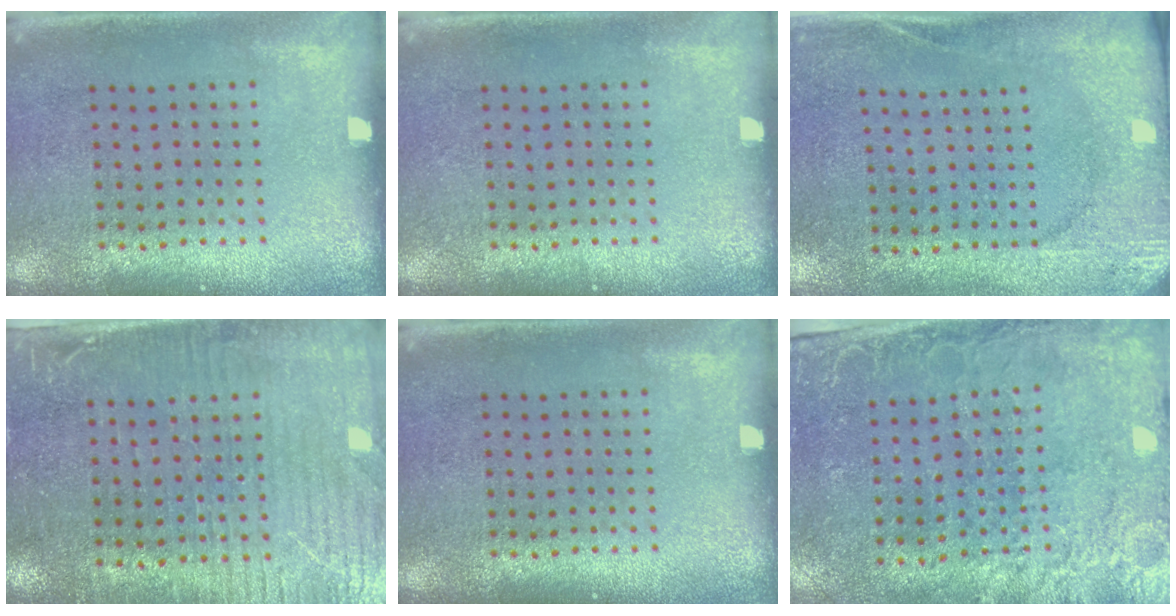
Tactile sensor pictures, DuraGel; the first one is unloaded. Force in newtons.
{"total": 0.0}
{"total": 2.6, "press": 2.0, "slide": 1.6}
{"total": 3.6, "press": 3.0, "slide": 2.0}
{"total": 0.0}
{"total": 2.7, "press": 2.4, "slide": 1.2}